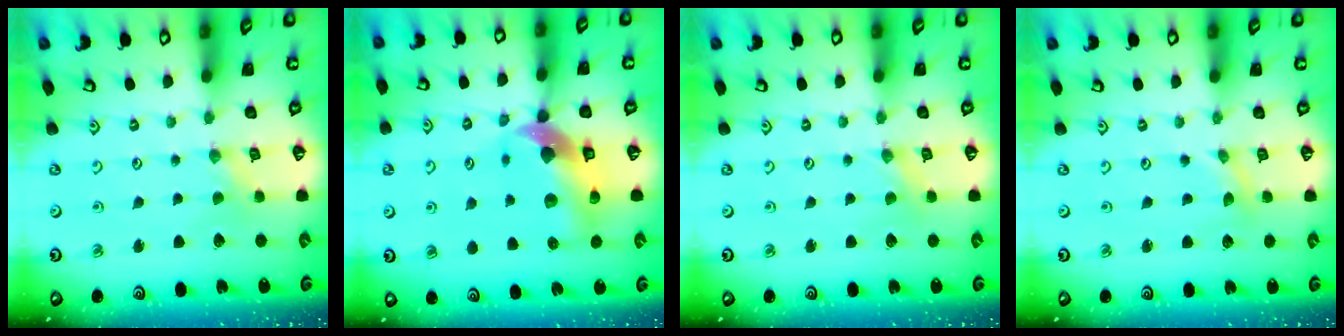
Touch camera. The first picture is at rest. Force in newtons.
{"total": 14.1, "press": 13.9, "slide": 2.2}
{"total": 0.0}
{"total": 0.8, "press": 0.8, "slide": 0.0}